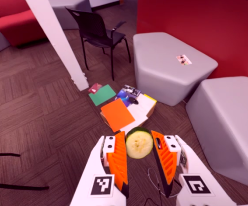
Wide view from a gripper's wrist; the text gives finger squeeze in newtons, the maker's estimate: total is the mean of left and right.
{"total": 9.2, "left": 9.7, "right": 8.8}